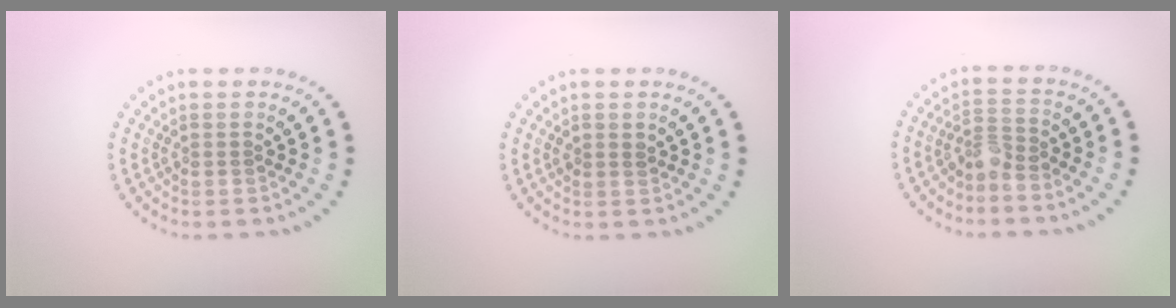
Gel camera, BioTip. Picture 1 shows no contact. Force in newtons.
{"total": 0.8, "press": 0.7, "slide": 0.3}
{"total": 2.1, "press": 1.5, "slide": 1.5}